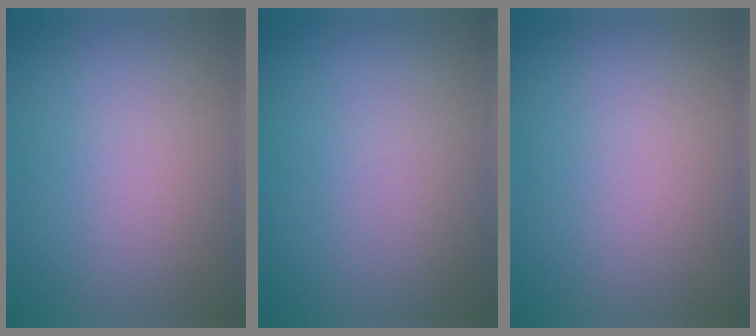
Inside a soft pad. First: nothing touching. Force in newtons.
{"total": 0.0}
{"total": 0.0}